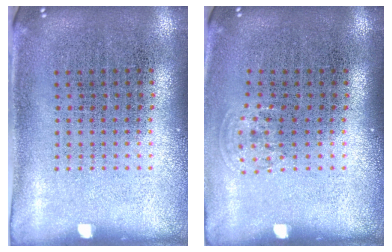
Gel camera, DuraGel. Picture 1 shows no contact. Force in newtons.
{"total": 0.8, "press": 0.6, "slide": 0.5}